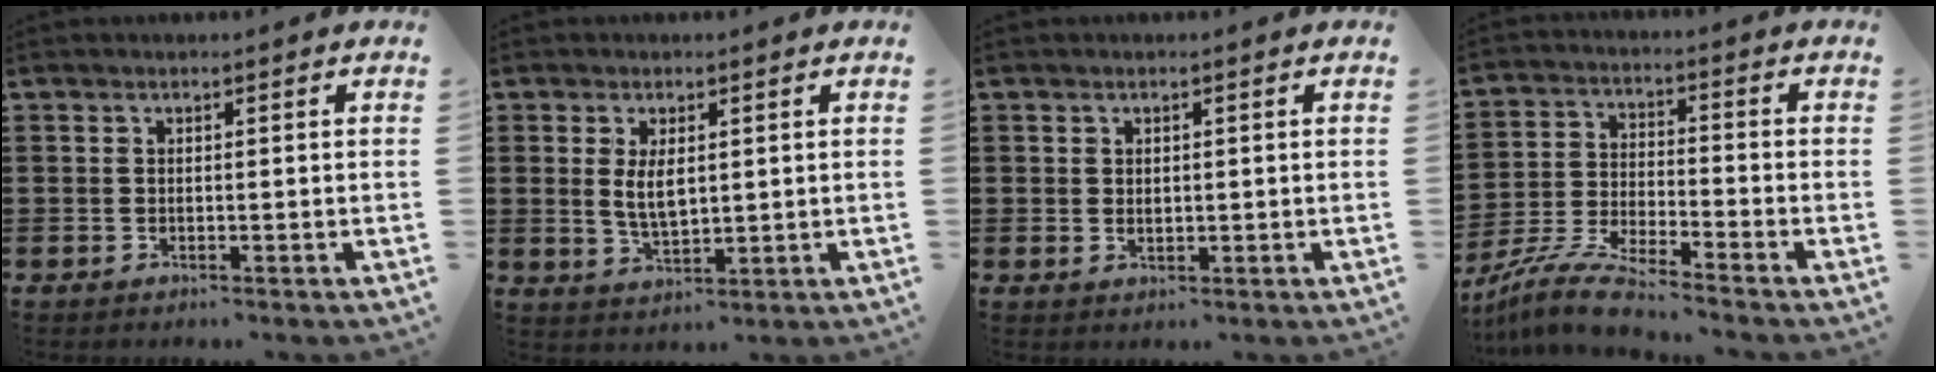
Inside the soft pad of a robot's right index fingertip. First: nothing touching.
{"total": 4.3, "force": [0.7, 1.9, 3.8], "torque": [-0.069, 0.000, 0.011]}
{"total": 1.0, "force": [0.7, 0.7, 0.3], "torque": [-0.007, 0.006, 0.012]}
{"total": 7.5, "force": [-7.1, -0.3, 2.5], "torque": [-0.065, -0.006, -0.142]}